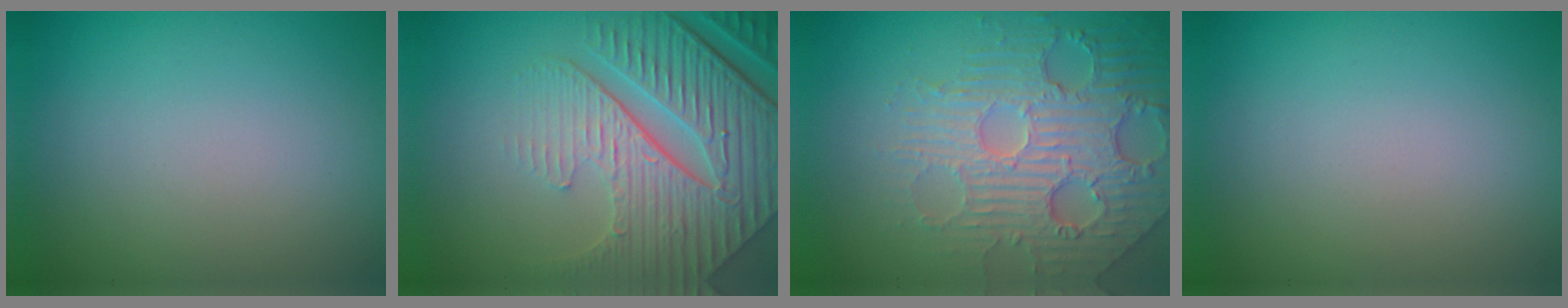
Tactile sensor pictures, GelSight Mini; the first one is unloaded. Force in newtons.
{"total": 9.1, "press": 6.2, "slide": 6.6}
{"total": 5.9, "press": 4.9, "slide": 3.4}
{"total": 0.0}